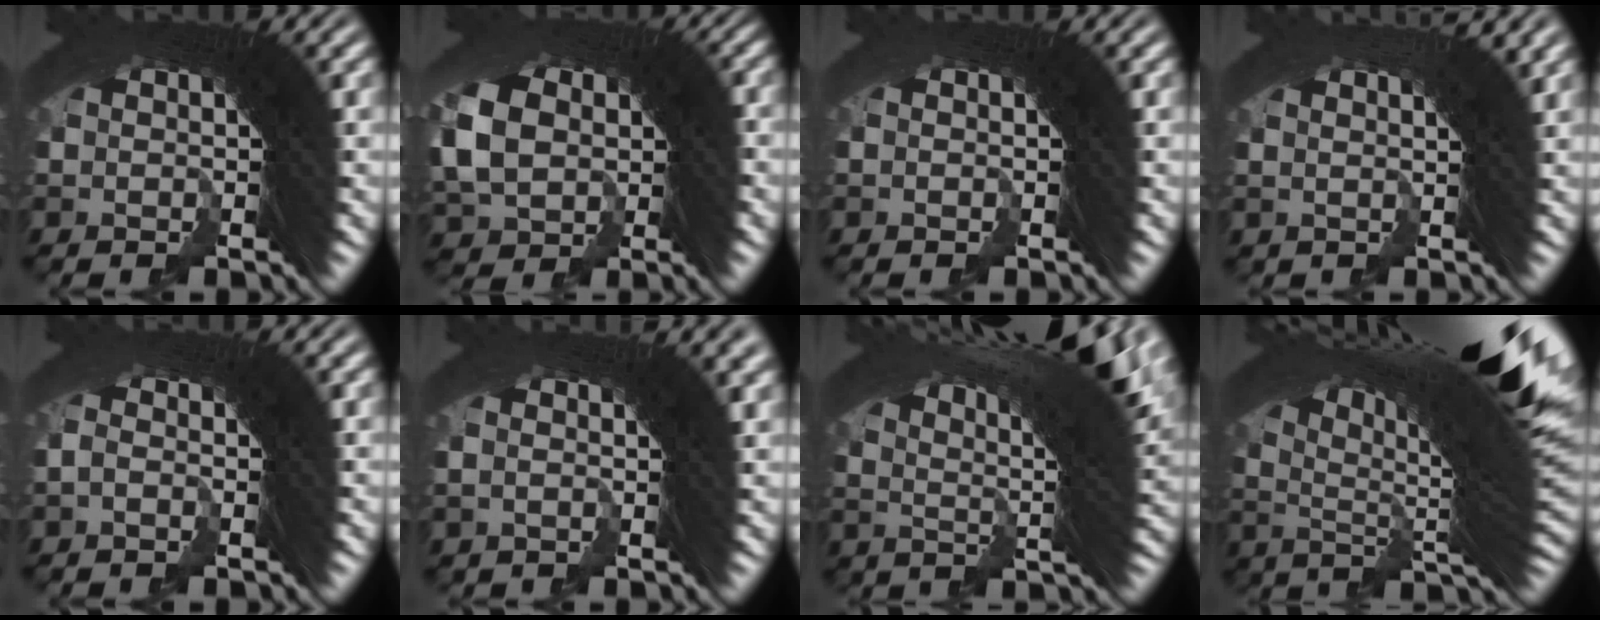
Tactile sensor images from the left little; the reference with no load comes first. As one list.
[{"total": 5.9, "force": [0.7, 4.7, 3.6], "torque": [-0.068, -0.003, 0.016]}, {"total": 0.0}, {"total": 3.1, "force": [2.5, -0.8, 1.6], "torque": [-0.012, 0.011, 0.041]}, {"total": 1.0, "force": [-0.8, -0.4, -0.1], "torque": [-0.002, 0.010, -0.020]}, {"total": 2.5, "force": [1.1, 0.2, 2.3], "torque": [-0.014, 0.022, 0.007]}, {"total": 13.3, "force": [8.1, 3.2, 10.0], "torque": [-0.122, 0.041, 0.114]}, {"total": 19.8, "force": [9.5, 6.7, 16.0], "torque": [-0.212, 0.034, 0.135]}]